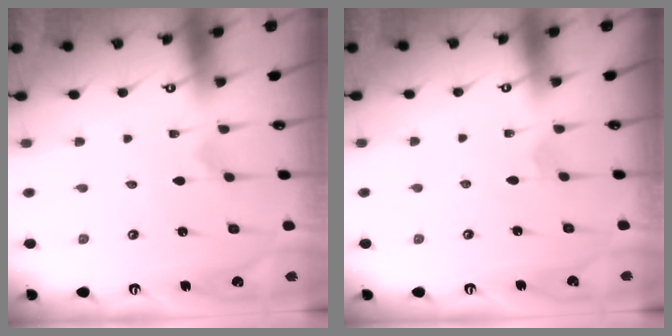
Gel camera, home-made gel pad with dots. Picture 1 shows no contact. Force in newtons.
{"total": 3.5, "press": 3.5, "slide": 0.3}